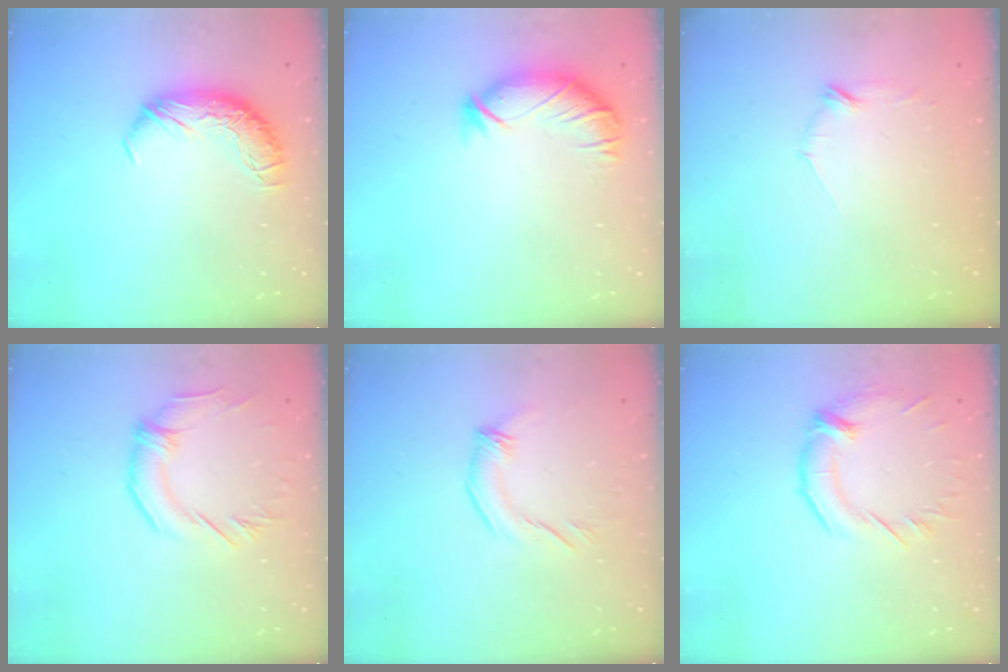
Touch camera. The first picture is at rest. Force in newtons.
{"total": 2.8, "press": 2.6, "slide": 0.9}
{"total": 7.9, "press": 7.9, "slide": 0.7}
{"total": 0.8, "press": 0.6, "slide": 0.5}
{"total": 2.3, "press": 2.3, "slide": 0.6}
{"total": 1.5, "press": 0.3, "slide": 1.5}